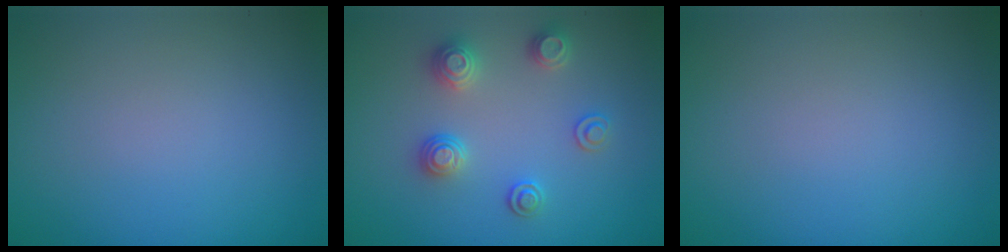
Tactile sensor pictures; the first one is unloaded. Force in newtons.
{"total": 2.9, "press": 2.9, "slide": 0.2}
{"total": 0.0}